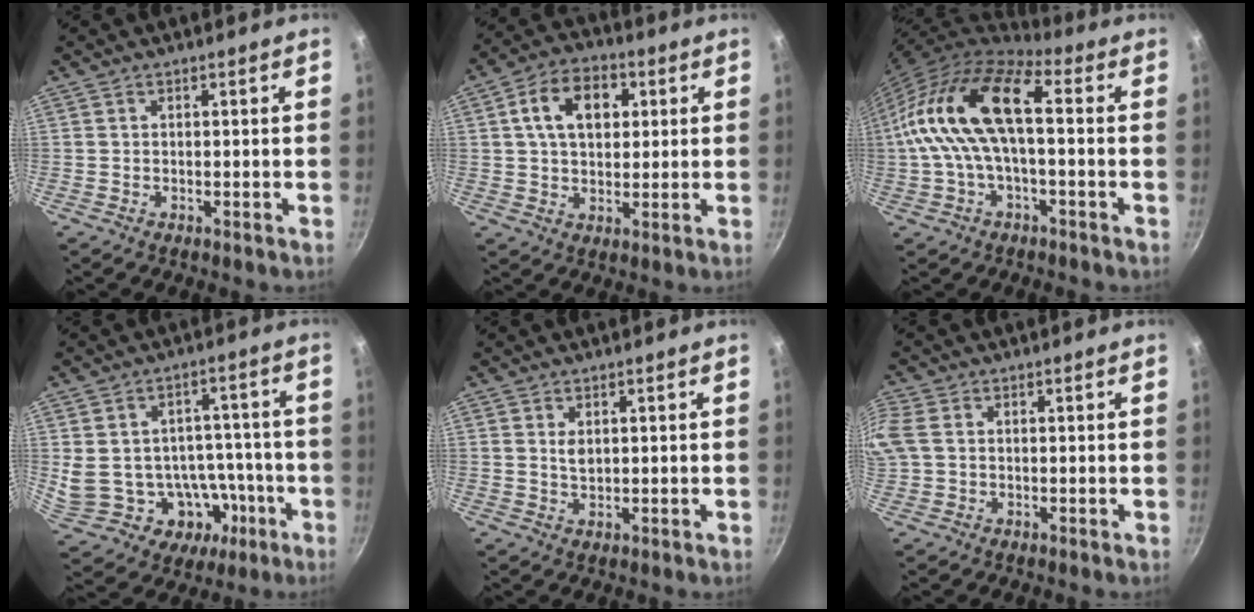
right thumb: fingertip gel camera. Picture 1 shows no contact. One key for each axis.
{"total": 11.7, "fx": 3.1, "fy": 7.9, "fz": 8.0, "tx": -0.108, "ty": 0.009, "tz": 0.041}
{"total": 17.3, "fx": 0.6, "fy": 8.0, "fz": 15.3, "tx": -0.287, "ty": 0.036, "tz": -0.005}
{"total": 17.6, "fx": -3.4, "fy": 13.8, "fz": 10.5, "tx": -0.142, "ty": 0.035, "tz": -0.018}
{"total": 2.4, "fx": 0.8, "fy": 1.4, "fz": 1.7, "tx": -0.030, "ty": -0.005, "tz": 0.017}
{"total": 4.8, "fx": 0.7, "fy": 3.6, "fz": 3.1, "tx": -0.071, "ty": 0.006, "tz": 0.011}